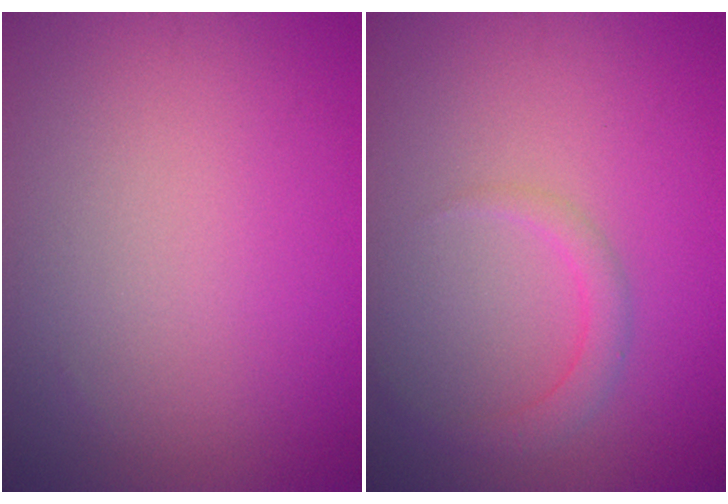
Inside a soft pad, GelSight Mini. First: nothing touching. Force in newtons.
{"total": 1.8, "press": 1.8, "slide": 0.0}